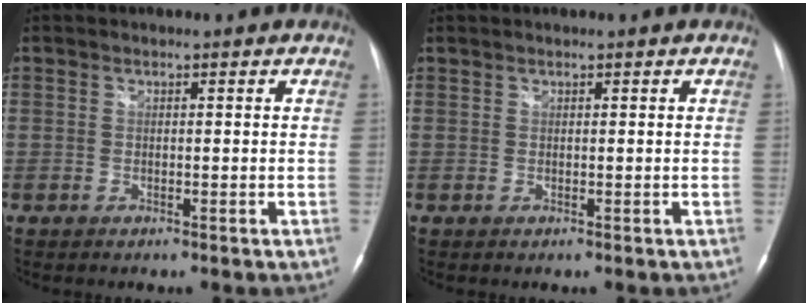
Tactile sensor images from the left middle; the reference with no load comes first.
{"total": 0.0}